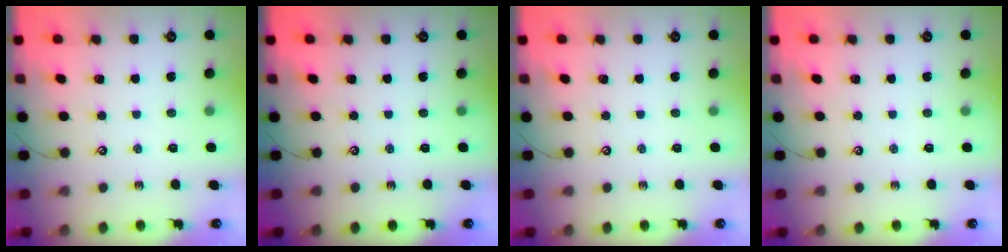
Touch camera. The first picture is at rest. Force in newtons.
{"total": 0.0}
{"total": 0.0}
{"total": 0.0}